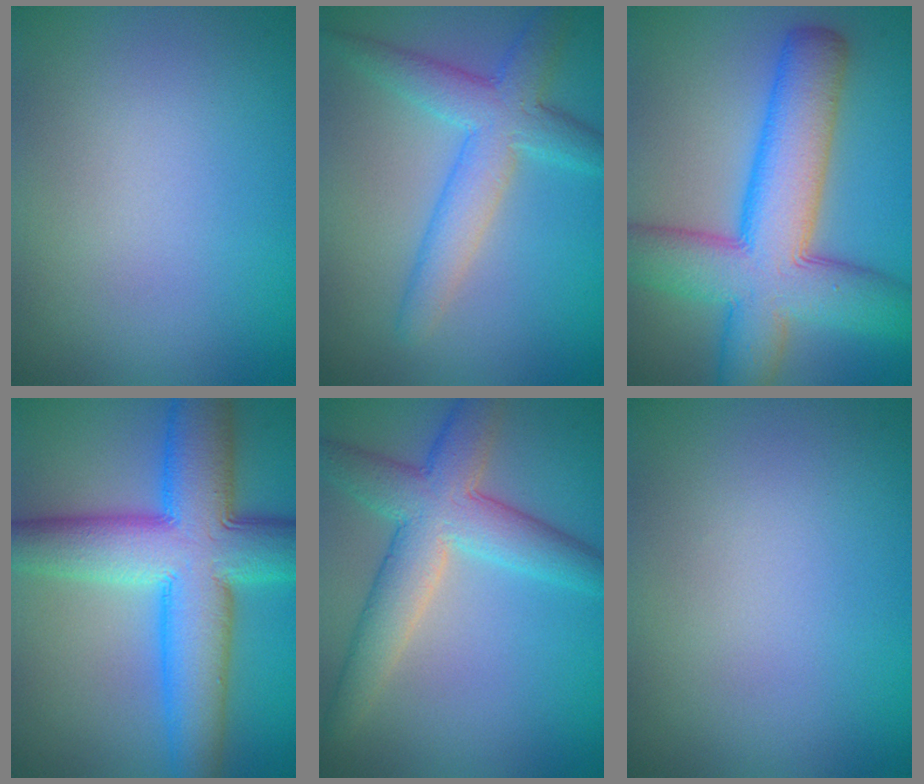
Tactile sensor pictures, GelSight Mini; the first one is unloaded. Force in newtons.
{"total": 4.7, "press": 4.7, "slide": 0.1}
{"total": 10.9, "press": 10.8, "slide": 0.4}
{"total": 11.6, "press": 11.6, "slide": 0.2}
{"total": 6.2, "press": 6.2, "slide": 0.2}
{"total": 0.0}